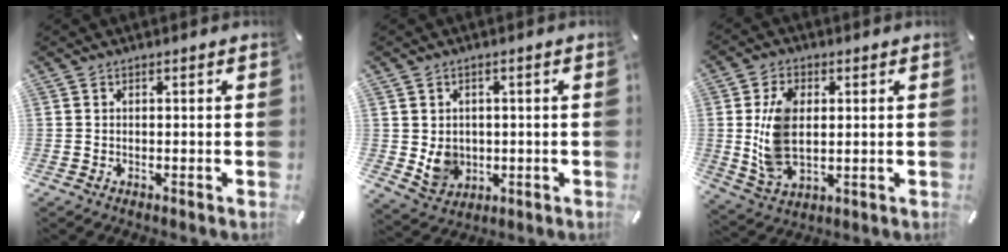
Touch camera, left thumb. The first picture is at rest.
{"total": 5.9, "force": [0.3, 5.6, 1.9], "torque": [-0.026, -0.004, 0.004]}
{"total": 10.8, "force": [1.3, 7.1, 8.1], "torque": [-0.185, -0.001, 0.022]}